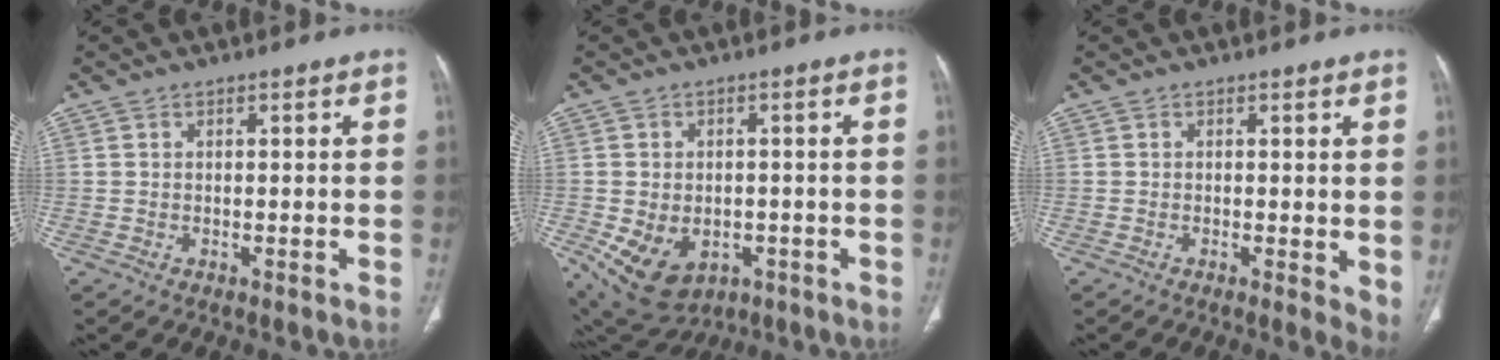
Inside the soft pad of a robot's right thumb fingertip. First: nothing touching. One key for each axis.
{"total": 12.1, "fx": -4.0, "fy": 8.7, "fz": 7.3, "tx": -0.122, "ty": 0.008, "tz": -0.040}
{"total": 3.7, "fx": 0.0, "fy": 1.3, "fz": 3.5, "tx": -0.042, "ty": -0.010, "tz": -0.004}